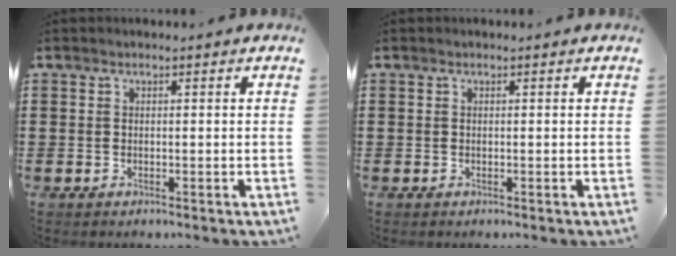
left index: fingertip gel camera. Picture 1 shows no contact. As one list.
[{"total": 0.0}]